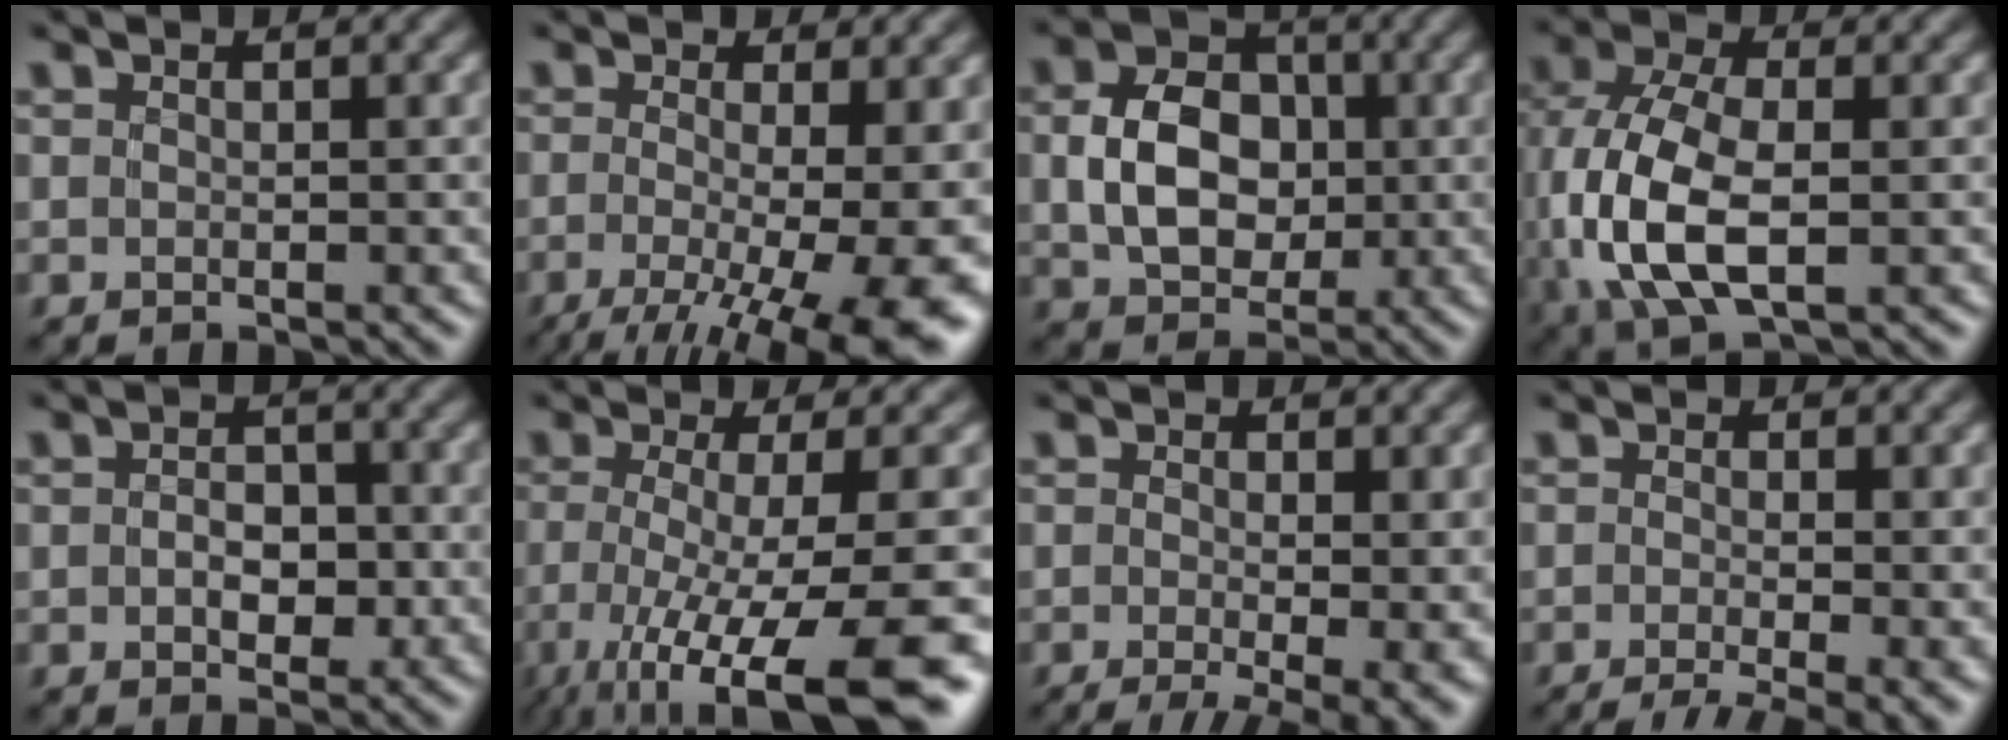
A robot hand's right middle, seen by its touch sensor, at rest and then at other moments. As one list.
[{"total": 12.4, "force": [-3.3, 4.0, 11.3], "torque": [-0.150, -0.021, -0.038]}, {"total": 6.4, "force": [-0.2, 5.0, 4.0], "torque": [-0.079, -0.002, -0.002]}, {"total": 10.0, "force": [-1.7, 5.6, 8.1], "torque": [-0.196, -0.014, -0.031]}, {"total": 2.8, "force": [-0.7, 1.9, 1.9], "torque": [-0.031, -0.006, -0.013]}, {"total": 11.5, "force": [-4.6, 2.9, 10.1], "torque": [-0.148, -0.023, -0.069]}, {"total": 5.8, "force": [-1.5, 1.5, 5.4], "torque": [-0.071, -0.019, -0.020]}, {"total": 6.3, "force": [-2.3, 1.7, 5.6], "torque": [-0.071, -0.016, -0.029]}]